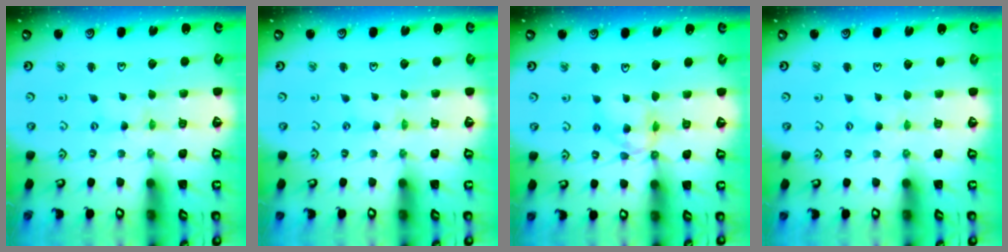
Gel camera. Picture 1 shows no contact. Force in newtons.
{"total": 0.0}
{"total": 10.6, "press": 10.5, "slide": 1.1}
{"total": 1.3, "press": 1.3, "slide": 0.3}